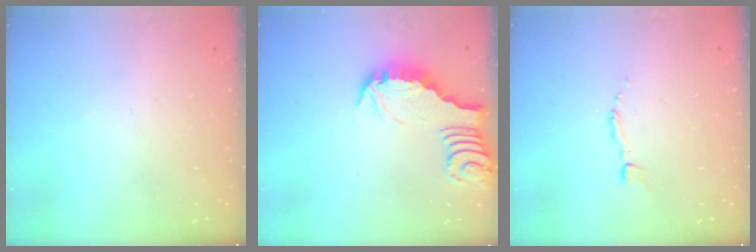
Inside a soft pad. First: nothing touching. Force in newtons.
{"total": 3.1, "press": 3.1, "slide": 0.3}
{"total": 2.7, "press": 2.7, "slide": 0.2}